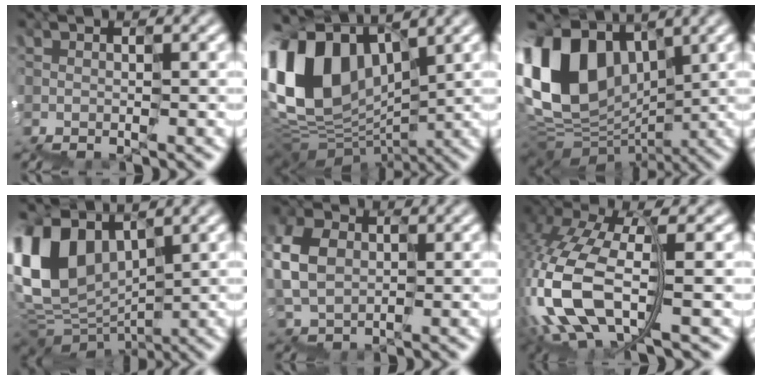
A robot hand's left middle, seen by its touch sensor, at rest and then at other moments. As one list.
[{"total": 10.2, "force": [3.4, 7.8, 5.7], "torque": [-0.151, 0.025, 0.057]}, {"total": 10.0, "force": [3.7, 7.8, 5.1], "torque": [-0.124, 0.033, 0.057]}, {"total": 5.7, "force": [3.6, 4.0, 1.8], "torque": [-0.053, 0.009, 0.075]}, {"total": 3.8, "force": [0.9, 3.5, 1.3], "torque": [-0.047, 0.026, 0.012]}, {"total": 7.7, "force": [-2.4, 3.3, 6.5], "torque": [-0.165, 0.014, -0.053]}]